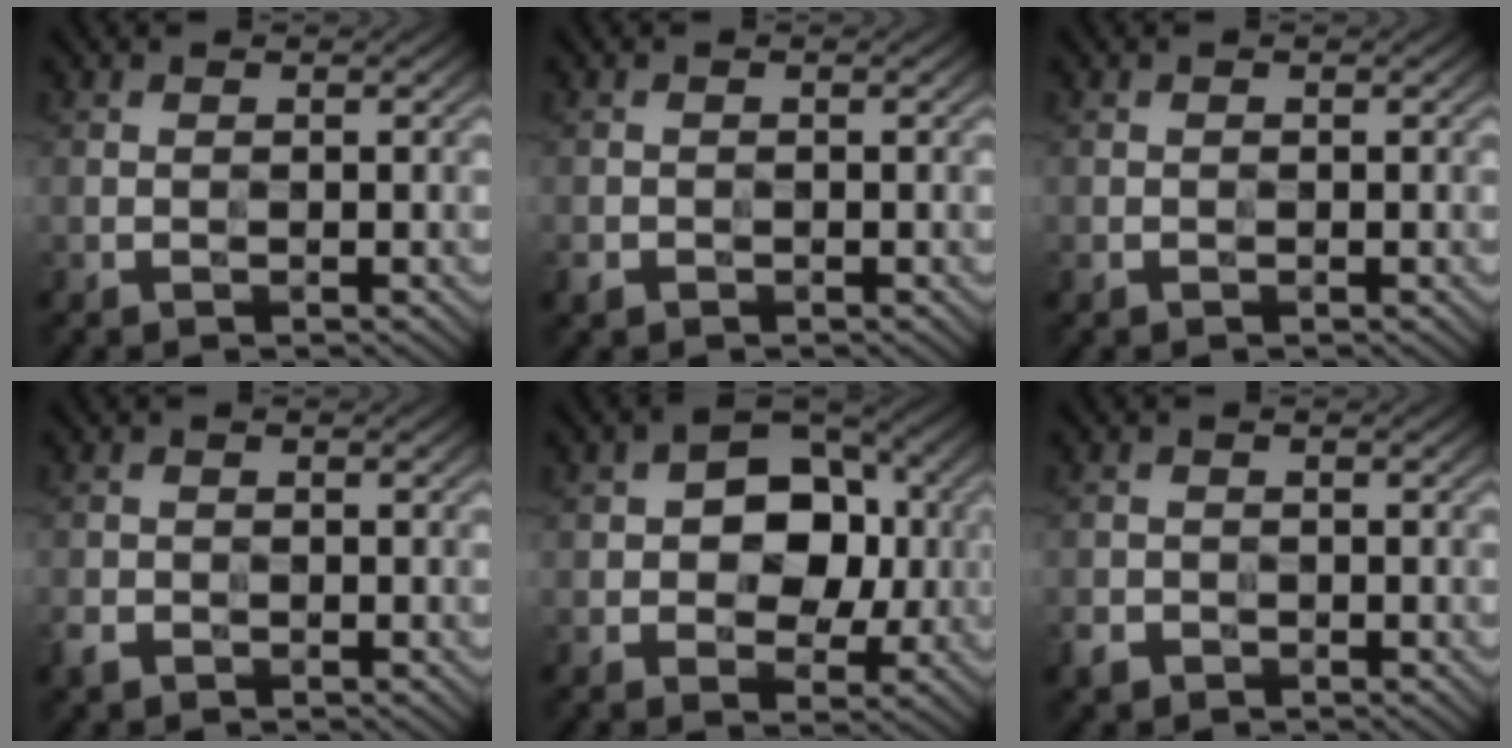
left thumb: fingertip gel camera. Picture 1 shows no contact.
{"total": 1.0, "force": [-0.6, 0.7, 0.3], "torque": [-0.006, -0.004, -0.013]}
{"total": 0.6, "force": [-0.3, 0.4, 0.3], "torque": [-0.007, -0.002, -0.006]}
{"total": 1.6, "force": [-1.1, 1.0, 0.5], "torque": [-0.013, -0.004, -0.026]}
{"total": 8.1, "force": [0.3, 5.7, 5.8], "torque": [-0.077, 0.008, -0.006]}
{"total": 1.7, "force": [-1.1, 1.1, 0.5], "torque": [-0.009, -0.003, -0.026]}